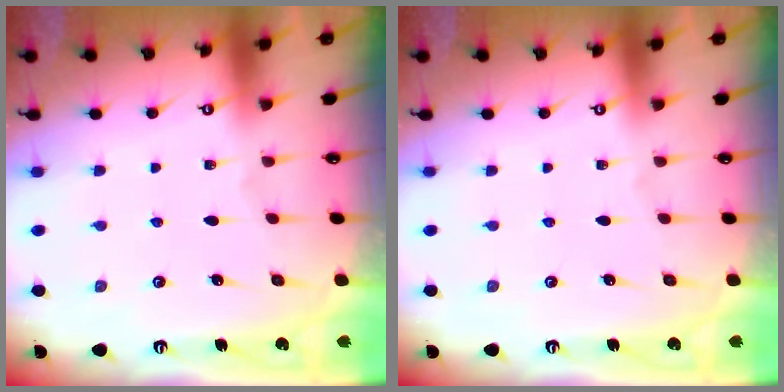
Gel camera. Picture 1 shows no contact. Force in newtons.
{"total": 0.0}